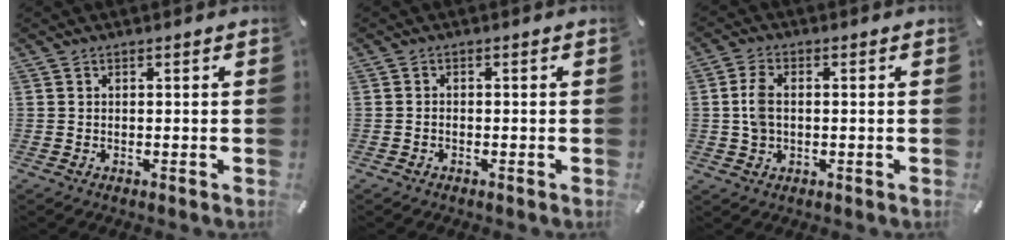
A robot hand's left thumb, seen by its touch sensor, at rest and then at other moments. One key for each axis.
{"total": 1.0, "fx": -0.8, "fy": 0.5, "fz": 0.3, "tx": -0.008, "ty": 0.002, "tz": -0.016}
{"total": 5.1, "fx": 0.2, "fy": 3.6, "fz": 3.6, "tx": -0.085, "ty": 0.007, "tz": 0.000}